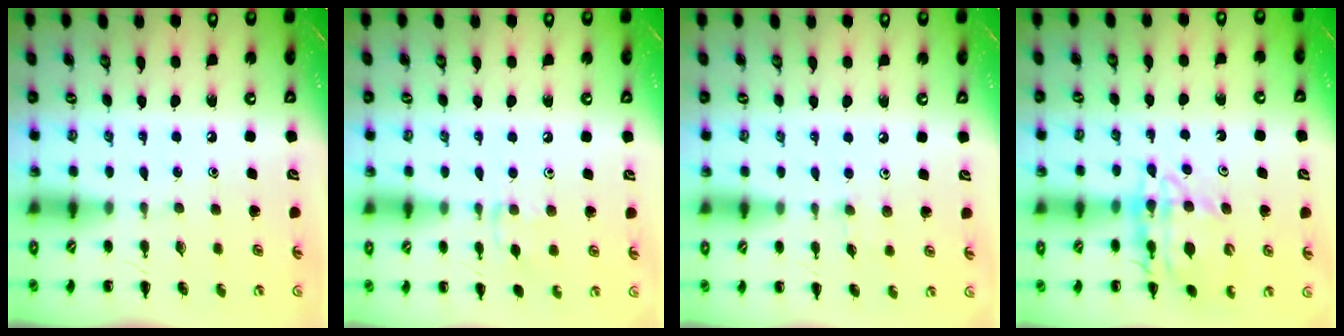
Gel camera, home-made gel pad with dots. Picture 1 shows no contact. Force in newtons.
{"total": 7.5, "press": 7.3, "slide": 1.8}
{"total": 3.6, "press": 3.3, "slide": 1.3}
{"total": 13.4, "press": 13.1, "slide": 2.9}